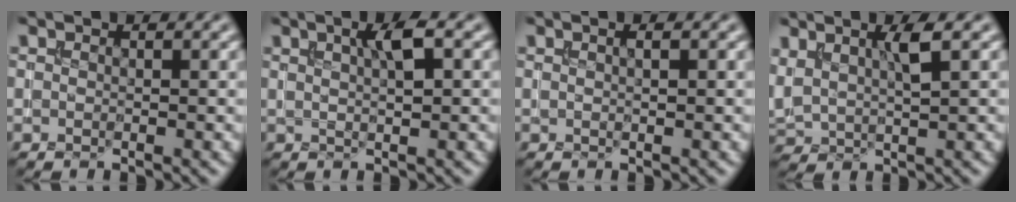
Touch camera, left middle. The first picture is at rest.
{"total": 2.9, "force": [1.0, 0.6, 2.6], "torque": [-0.042, 0.003, 0.017]}
{"total": 0.9, "force": [0.3, 0.2, 0.8], "torque": [-0.014, 0.000, 0.005]}
{"total": 3.3, "force": [1.5, 1.0, 2.8], "torque": [-0.066, 0.002, 0.032]}